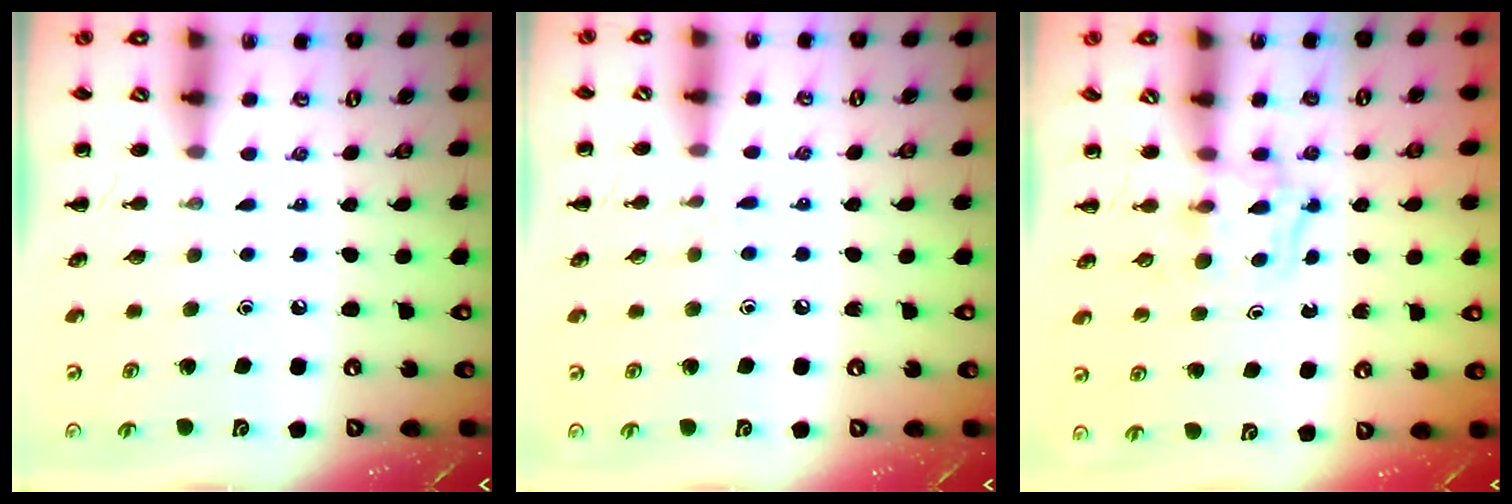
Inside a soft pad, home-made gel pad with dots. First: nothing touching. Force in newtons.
{"total": 5.2, "press": 4.8, "slide": 2.0}
{"total": 3.4, "press": 3.2, "slide": 1.3}